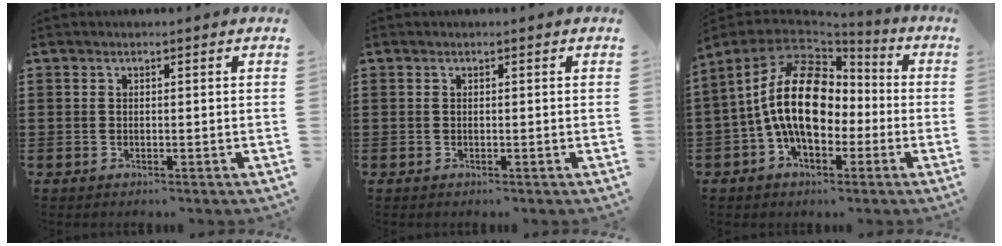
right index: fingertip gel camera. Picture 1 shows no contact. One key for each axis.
{"total": 0.0}
{"total": 14.7, "fx": 0.1, "fy": 8.7, "fz": 11.9, "tx": -0.269, "ty": 0.004, "tz": -0.007}